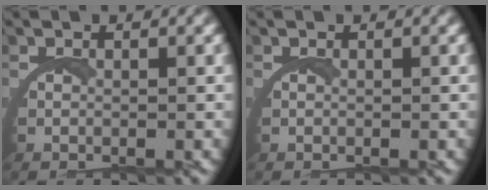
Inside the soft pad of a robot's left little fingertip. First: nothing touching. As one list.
[{"total": 0.0}]